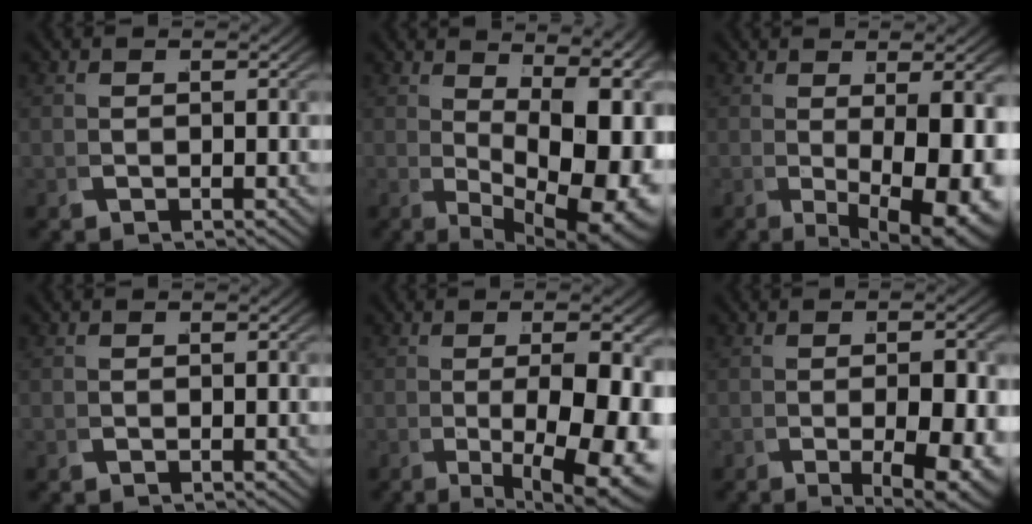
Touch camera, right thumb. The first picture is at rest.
{"total": 12.5, "force": [0.8, 6.1, 10.9], "torque": [-0.159, -0.034, 0.041]}
{"total": 9.8, "force": [-0.8, 4.1, 8.8], "torque": [-0.136, -0.023, 0.009]}
{"total": 0.0}
{"total": 10.9, "force": [-1.5, 5.1, 9.5], "torque": [-0.150, -0.028, -0.003]}
{"total": 6.6, "force": [-1.6, 2.7, 5.9], "torque": [-0.089, -0.018, -0.014]}